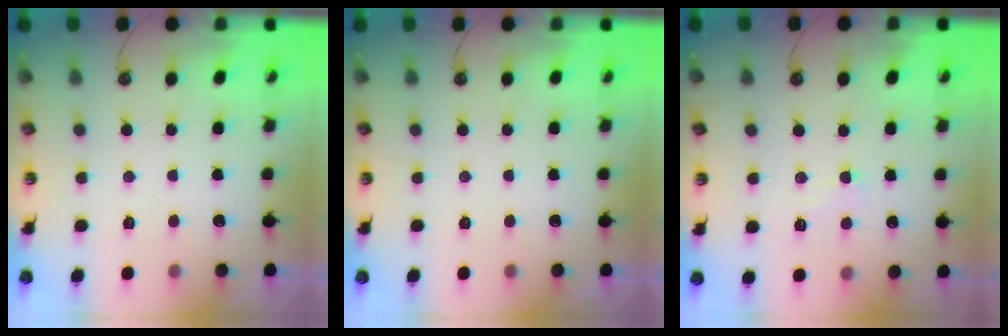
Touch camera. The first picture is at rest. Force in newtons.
{"total": 0.0}
{"total": 0.9, "press": 0.3, "slide": 0.9}